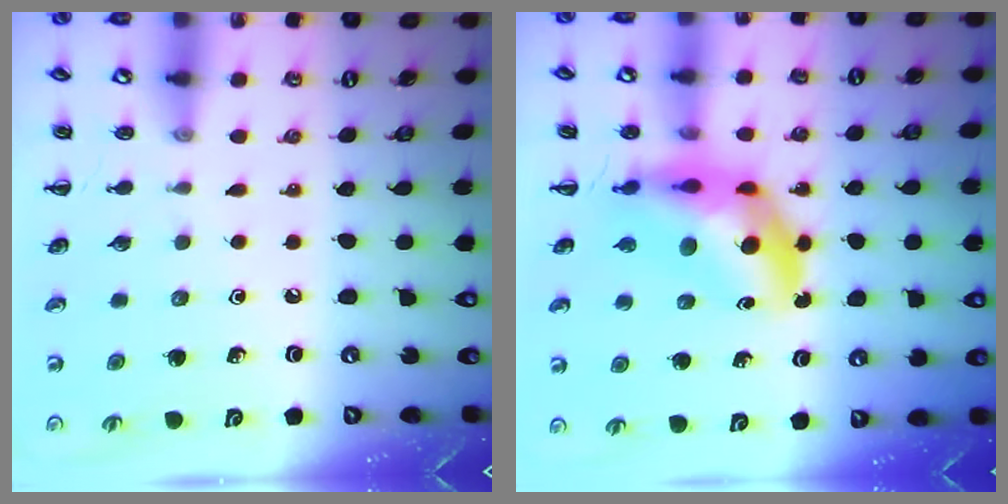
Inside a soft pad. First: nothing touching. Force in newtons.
{"total": 9.9, "press": 9.2, "slide": 3.6}